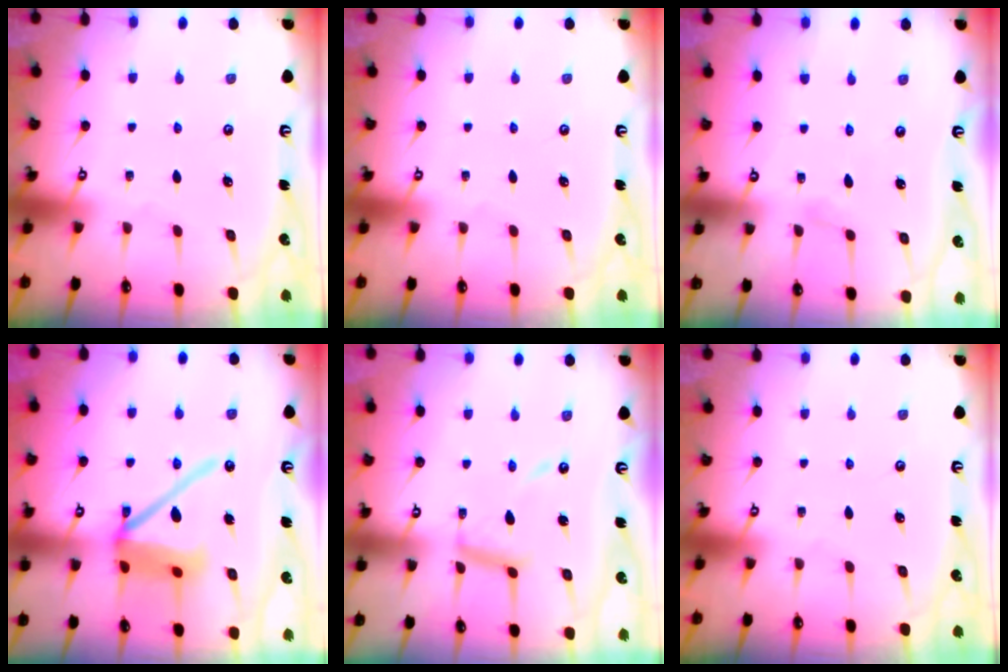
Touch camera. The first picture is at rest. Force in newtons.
{"total": 0.0}
{"total": 1.9, "press": 1.8, "slide": 0.3}
{"total": 13.7, "press": 13.6, "slide": 1.9}
{"total": 10.5, "press": 10.5, "slide": 1.0}
{"total": 0.0}